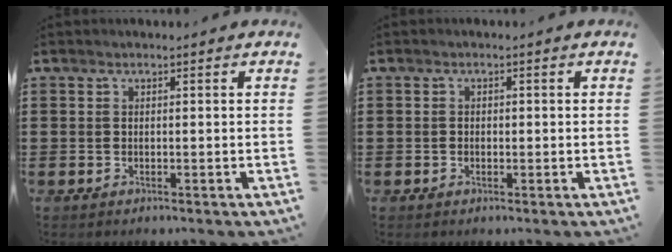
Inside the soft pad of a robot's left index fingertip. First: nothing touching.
{"total": 0.7, "force": [-0.1, 0.6, 0.4], "torque": [-0.009, 0.003, -0.002]}